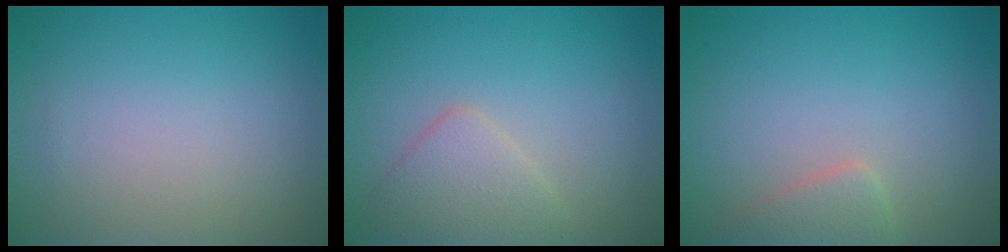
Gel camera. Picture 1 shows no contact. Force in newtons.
{"total": 2.8, "press": 2.8, "slide": 0.1}
{"total": 2.0, "press": 2.0, "slide": 0.2}